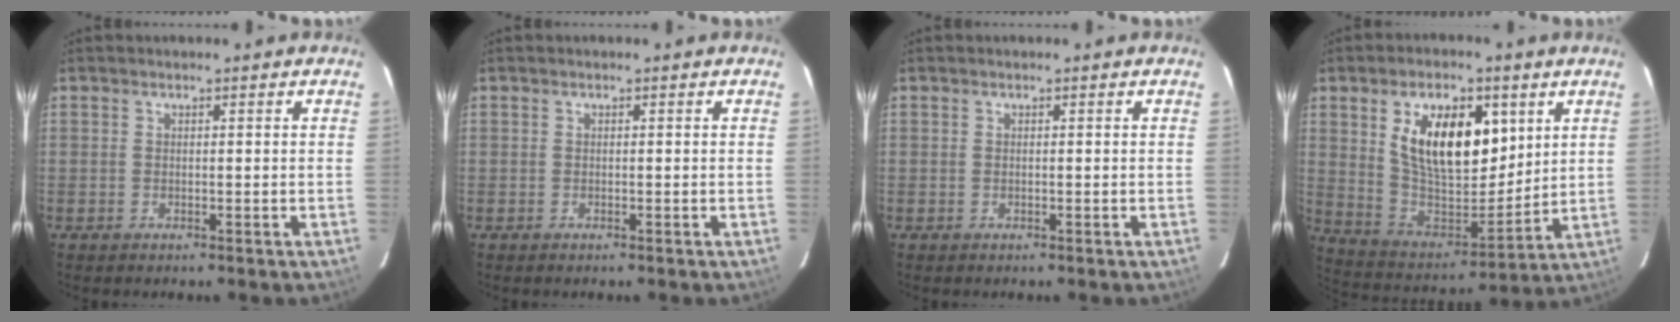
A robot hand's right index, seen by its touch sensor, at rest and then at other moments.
{"total": 0.0}
{"total": 0.0}
{"total": 17.9, "force": [6.5, 9.3, 13.8], "torque": [-0.247, 0.004, 0.129]}